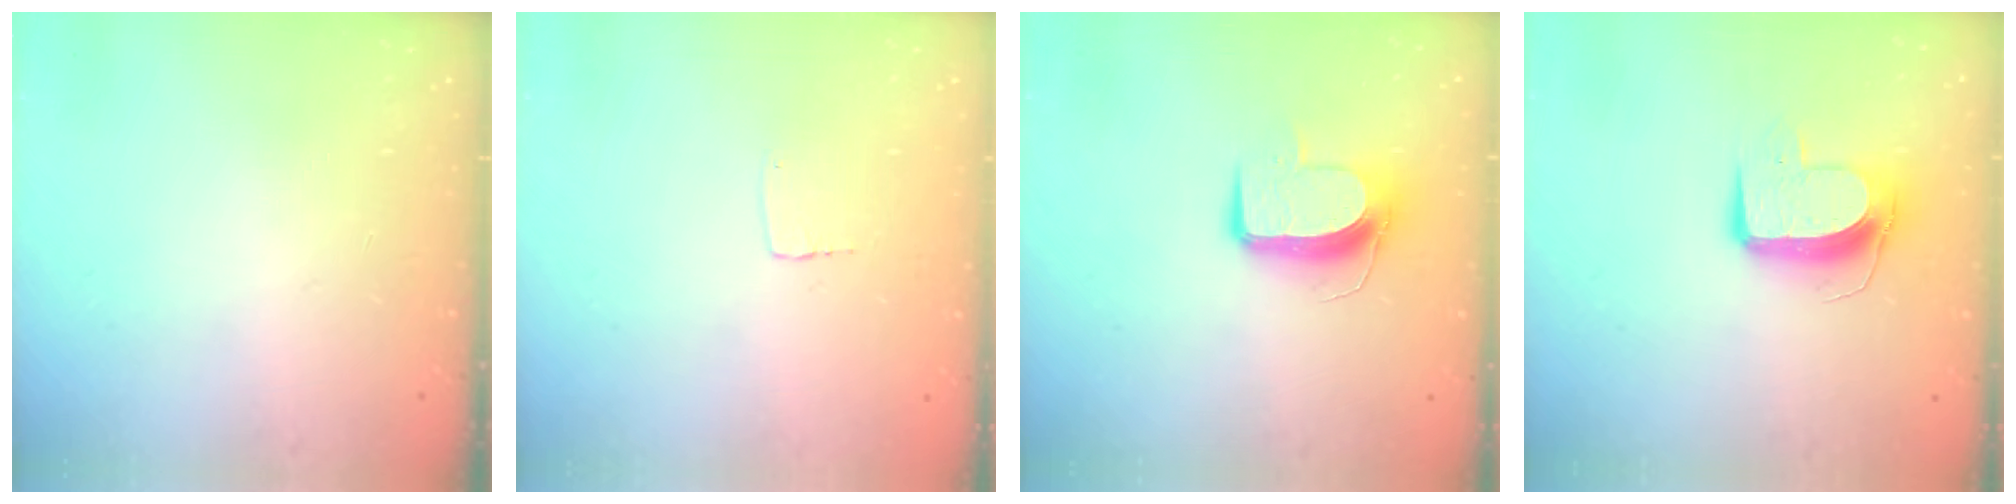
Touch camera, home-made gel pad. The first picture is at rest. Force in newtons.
{"total": 2.3, "press": 2.3, "slide": 0.1}
{"total": 10.1, "press": 10.1, "slide": 0.2}
{"total": 10.2, "press": 10.2, "slide": 0.4}